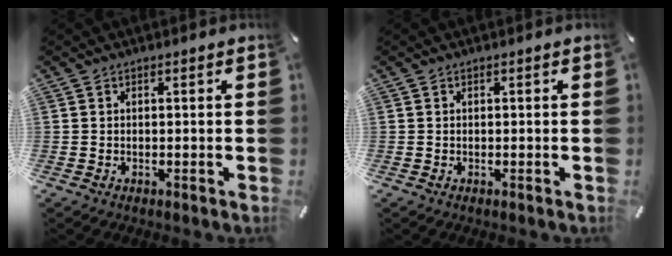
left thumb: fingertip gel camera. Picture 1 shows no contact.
{"total": 0.0}